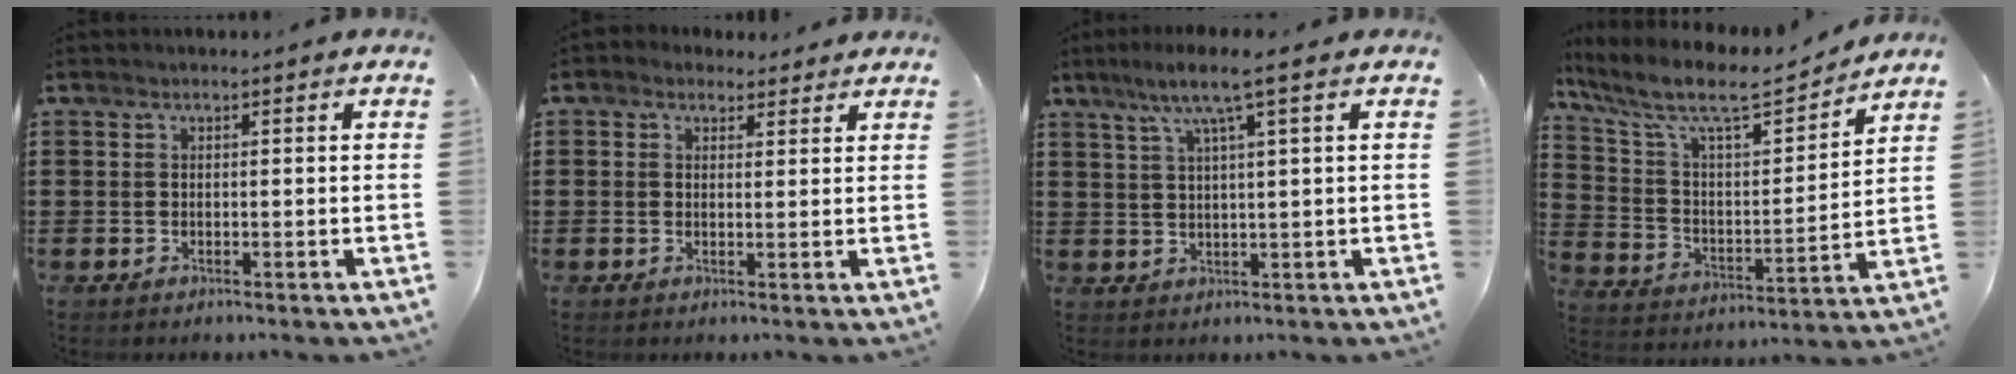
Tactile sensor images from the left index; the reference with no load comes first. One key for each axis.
{"total": 2.1, "fx": 1.5, "fy": 1.5, "fz": 0.2, "tx": -0.002, "ty": 0.005, "tz": 0.026}
{"total": 5.5, "fx": 2.4, "fy": 0.0, "fz": 4.9, "tx": -0.101, "ty": 0.002, "tz": 0.035}
{"total": 9.4, "fx": 7.9, "fy": 1.9, "fz": 4.7, "tx": -0.128, "ty": -0.047, "tz": 0.130}